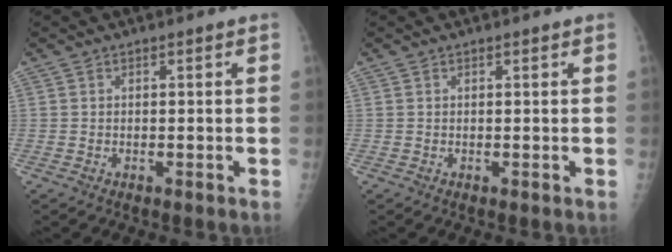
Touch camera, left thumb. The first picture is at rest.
{"total": 0.0}